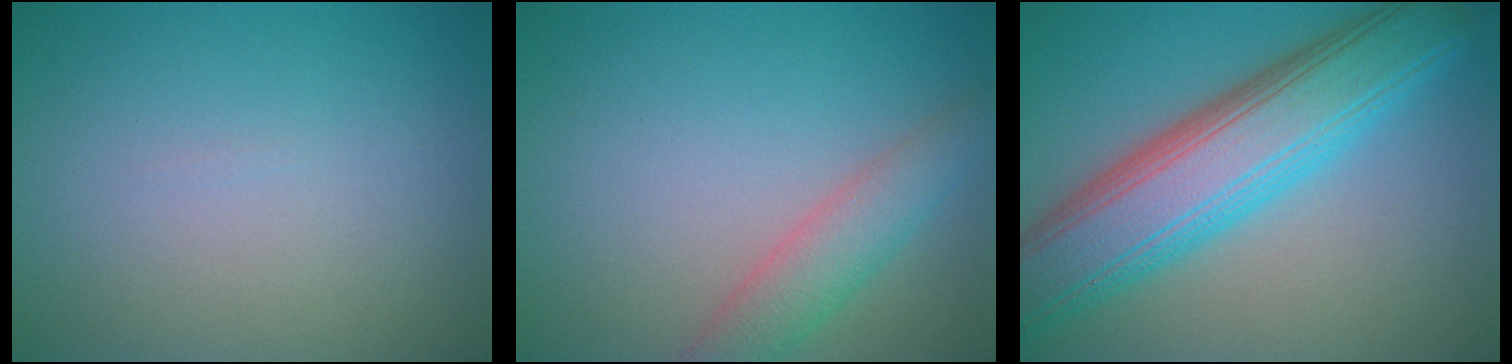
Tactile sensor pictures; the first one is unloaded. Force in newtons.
{"total": 3.5, "press": 3.5, "slide": 0.1}
{"total": 10.2, "press": 10.2, "slide": 0.4}